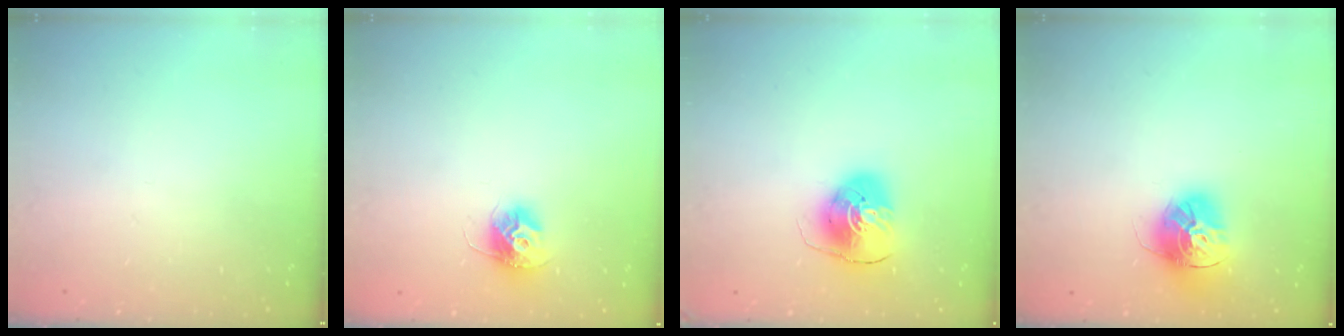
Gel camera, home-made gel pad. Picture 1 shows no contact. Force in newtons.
{"total": 10.4, "press": 10.4, "slide": 0.5}
{"total": 9.3, "press": 9.2, "slide": 1.1}
{"total": 15.6, "press": 15.5, "slide": 1.4}